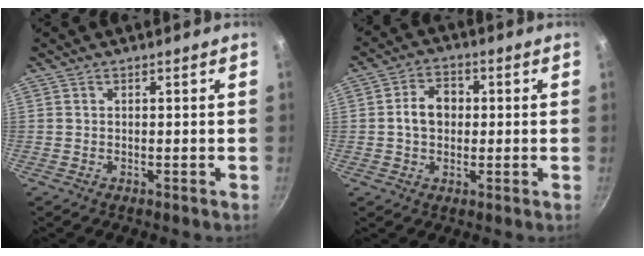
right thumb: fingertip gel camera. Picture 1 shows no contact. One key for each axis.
{"total": 6.6, "fx": 0.3, "fy": 5.1, "fz": 4.2, "tx": -0.047, "ty": 0.015, "tz": -0.004}